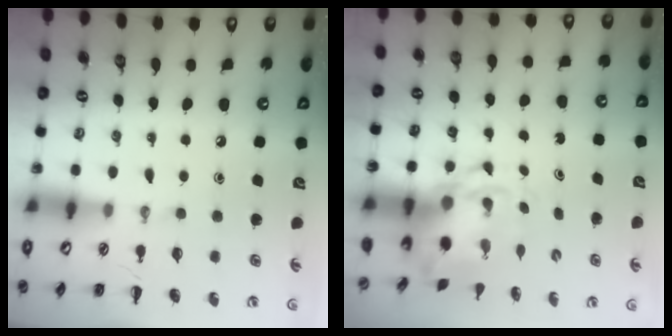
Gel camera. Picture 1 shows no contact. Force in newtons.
{"total": 3.7, "press": 3.6, "slide": 0.8}